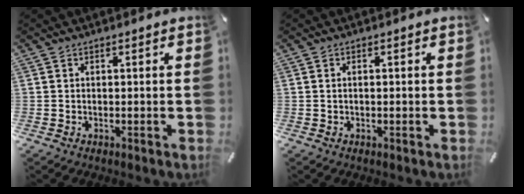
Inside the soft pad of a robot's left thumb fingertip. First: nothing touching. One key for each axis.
{"total": 0.8, "fx": -0.1, "fy": 0.3, "fz": 0.7, "tx": -0.015, "ty": 0.000, "tz": -0.002}